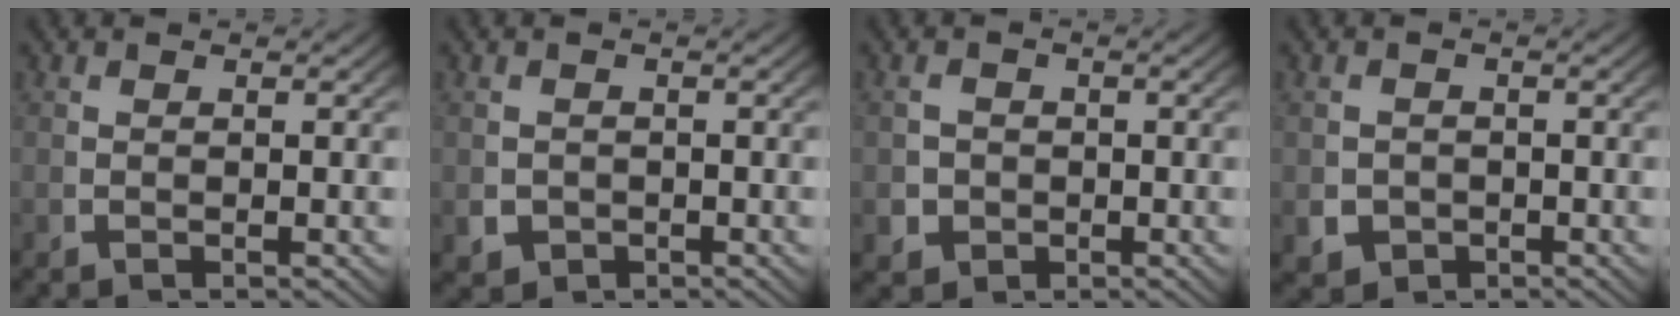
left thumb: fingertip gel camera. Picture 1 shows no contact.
{"total": 2.9, "force": [-1.0, 2.5, 1.0], "torque": [-0.028, -0.020, -0.006]}
{"total": 3.9, "force": [-1.0, 3.5, 1.5], "torque": [-0.035, -0.019, -0.007]}
{"total": 3.7, "force": [-1.4, 3.1, 1.4], "torque": [-0.034, -0.024, -0.013]}